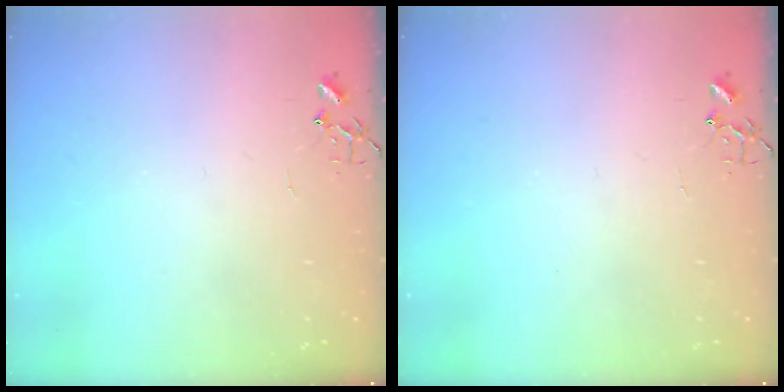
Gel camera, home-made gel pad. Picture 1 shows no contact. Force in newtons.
{"total": 0.0}